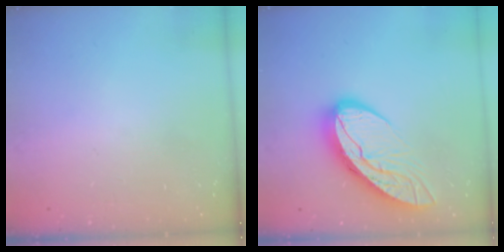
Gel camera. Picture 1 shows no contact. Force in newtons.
{"total": 18.9, "press": 18.8, "slide": 1.9}